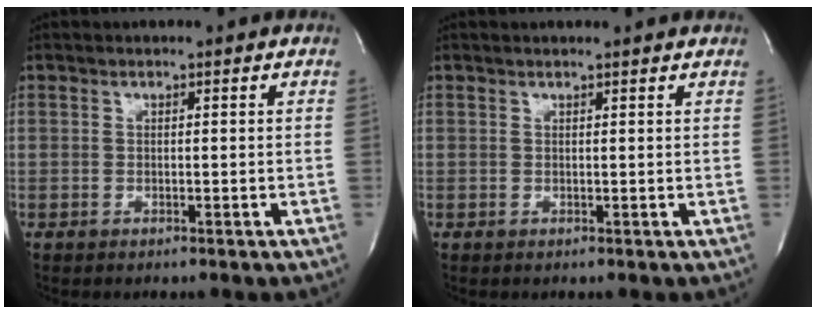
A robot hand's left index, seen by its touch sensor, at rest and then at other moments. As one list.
[{"total": 4.3, "force": [4.2, 0.2, 1.2], "torque": [-0.018, 0.013, 0.038]}]